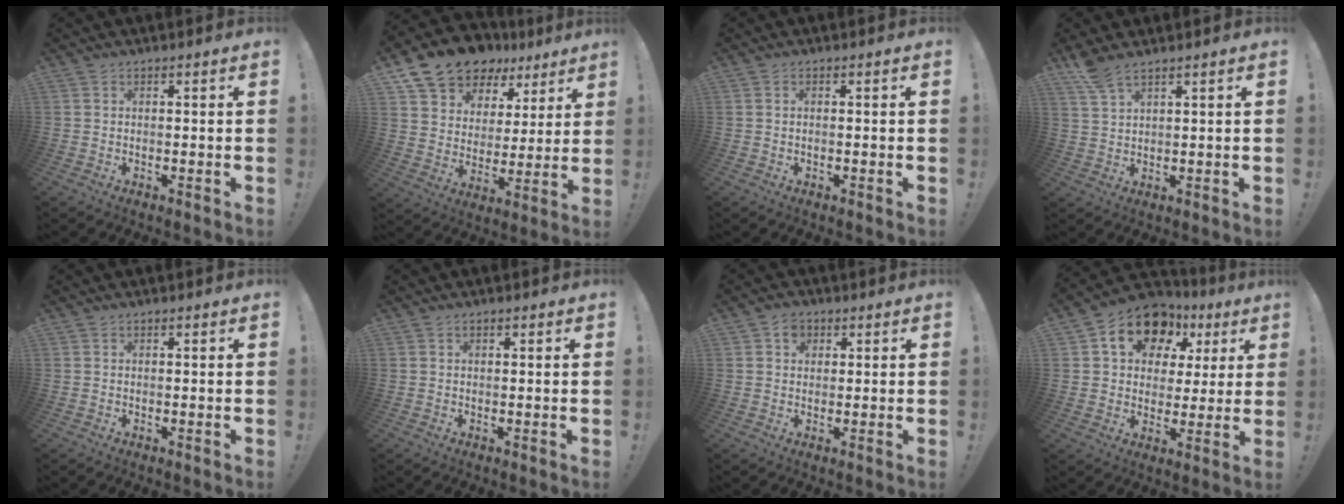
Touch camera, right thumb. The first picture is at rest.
{"total": 14.6, "force": [11.2, 8.2, 4.4], "torque": [-0.083, -0.084, 0.209]}
{"total": 0.6, "force": [-0.2, 0.2, 0.5], "torque": [-0.015, 0.003, -0.003]}
{"total": 5.5, "force": [4.4, 1.0, 3.1], "torque": [-0.066, -0.022, 0.082]}
{"total": 0.0}
{"total": 0.6, "force": [0.4, 0.4, 0.4], "torque": [-0.002, -0.001, 0.006]}
{"total": 3.6, "force": [1.4, 3.1, 1.4], "torque": [-0.013, -0.005, 0.024]}
{"total": 14.7, "force": [7.5, 10.1, 7.6], "torque": [-0.120, -0.035, 0.135]}